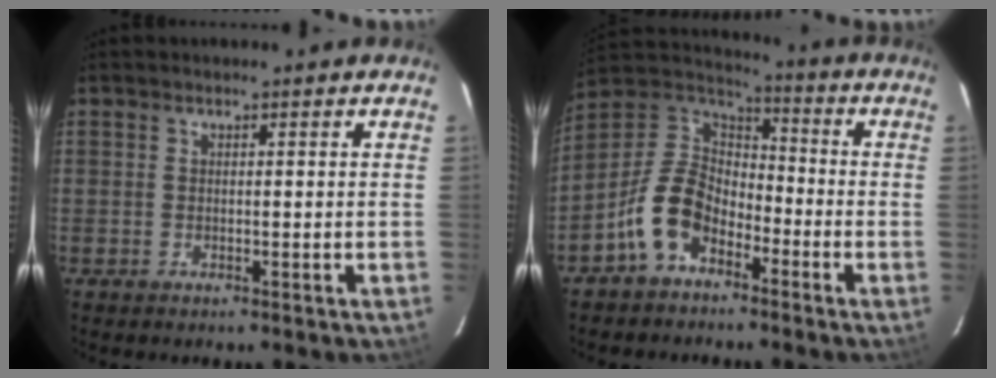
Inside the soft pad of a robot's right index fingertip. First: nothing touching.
{"total": 12.6, "force": [-6.9, 7.9, 7.0], "torque": [-0.150, 0.016, -0.130]}